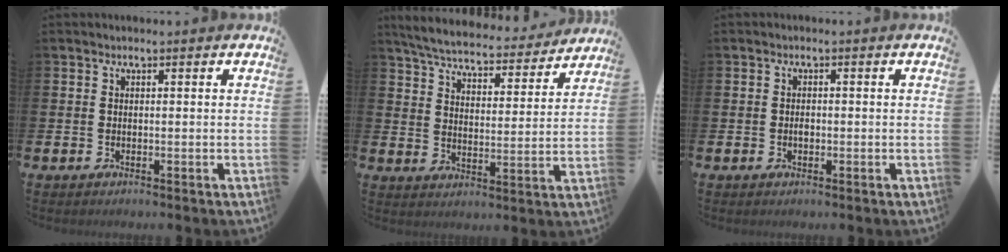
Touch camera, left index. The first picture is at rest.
{"total": 6.0, "force": [5.7, 0.9, 1.7], "torque": [-0.063, -0.039, 0.095]}
{"total": 1.0, "force": [-0.2, 0.6, 0.8], "torque": [-0.013, 0.003, -0.006]}